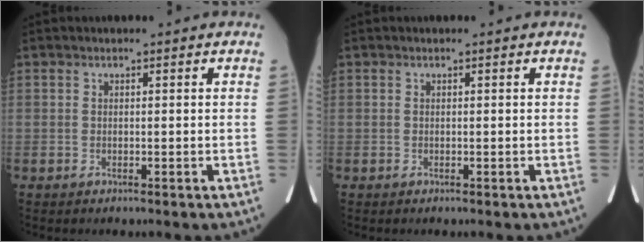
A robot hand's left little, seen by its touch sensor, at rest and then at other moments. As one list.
[{"total": 0.0}]